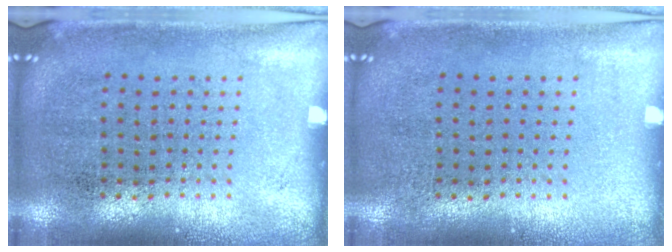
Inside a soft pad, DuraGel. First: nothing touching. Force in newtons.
{"total": 0.0}